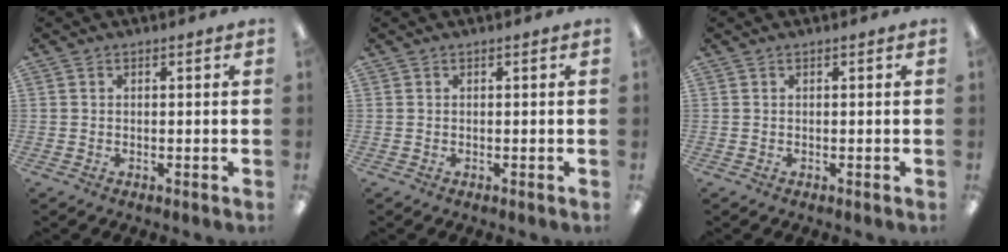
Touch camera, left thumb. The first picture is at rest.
{"total": 0.0}
{"total": 0.0}